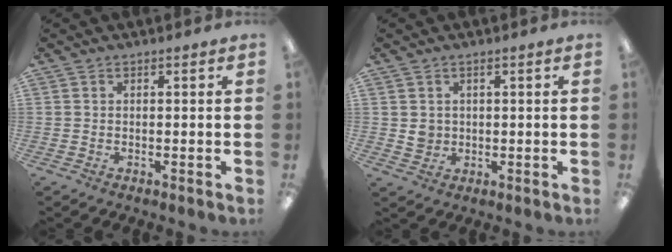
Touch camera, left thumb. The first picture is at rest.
{"total": 2.6, "force": [0.8, 2.4, 0.7], "torque": [-0.009, 0.001, 0.012]}